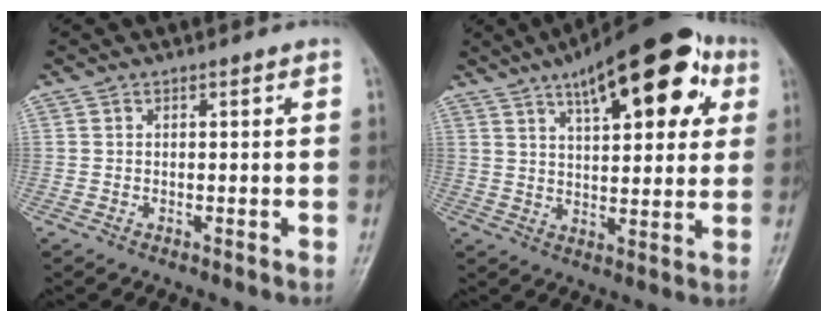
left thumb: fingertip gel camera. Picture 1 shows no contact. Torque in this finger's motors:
{"motor_torque": [0.76, 0.82, 1.80, -0.98, 0.16]}